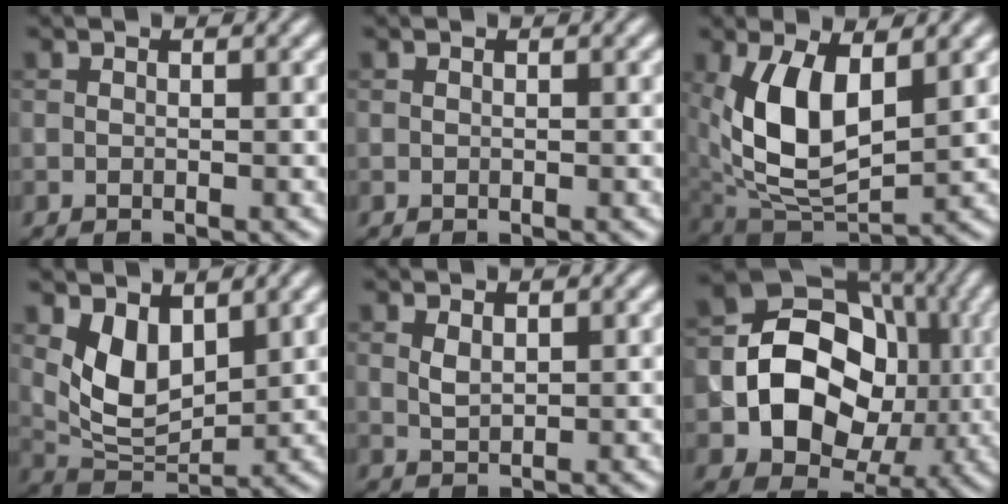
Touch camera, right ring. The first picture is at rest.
{"total": 0.0}
{"total": 8.1, "force": [1.7, 4.1, 6.8], "torque": [-0.146, -0.009, 0.034]}
{"total": 4.9, "force": [2.2, 2.8, 3.4], "torque": [-0.071, -0.014, 0.044]}
{"total": 1.2, "force": [0.7, 0.6, 0.8], "torque": [-0.022, -0.001, 0.018]}
{"total": 12.8, "force": [-0.9, 10.3, 7.5], "torque": [-0.105, -0.004, -0.030]}